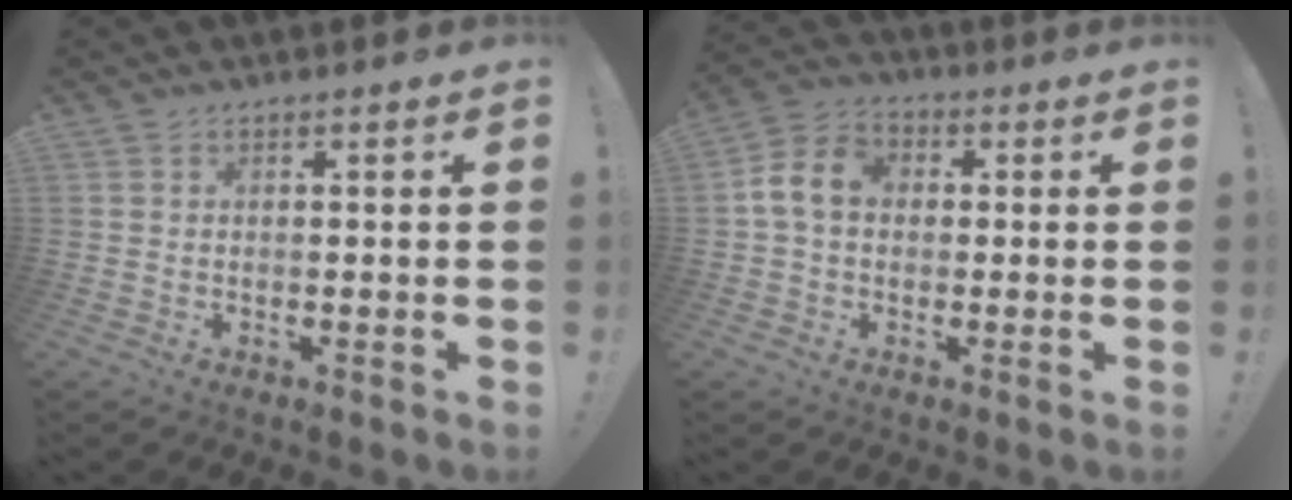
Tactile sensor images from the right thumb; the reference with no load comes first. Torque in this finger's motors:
{"motor_torque": [0.06, 0.35, 0.05, 0.04, 0.09]}